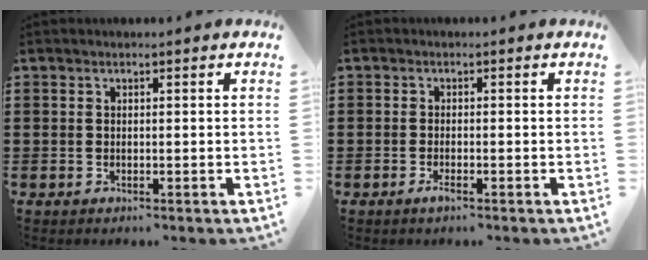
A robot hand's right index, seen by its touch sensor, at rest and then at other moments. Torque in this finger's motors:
{"motor_torque": [1.81, 0.33, 0.49, 0.04]}